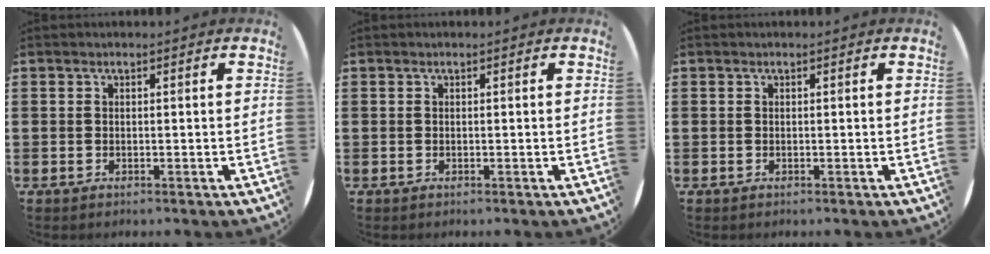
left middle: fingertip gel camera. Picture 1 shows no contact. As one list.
[{"total": 0.0}, {"total": 0.0}]